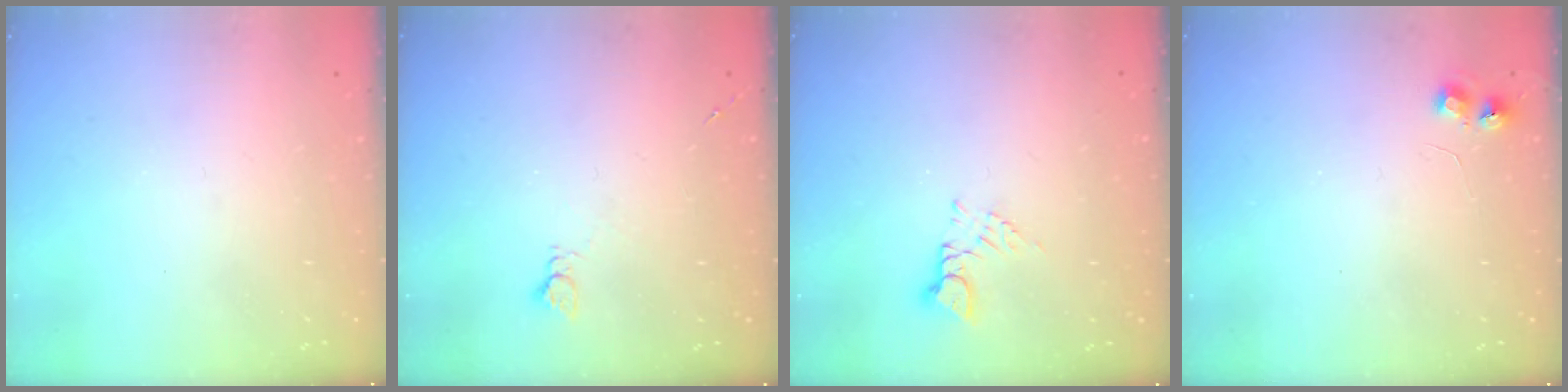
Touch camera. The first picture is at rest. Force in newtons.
{"total": 2.6, "press": 2.5, "slide": 0.4}
{"total": 2.8, "press": 2.8, "slide": 0.5}
{"total": 5.7, "press": 5.6, "slide": 1.0}